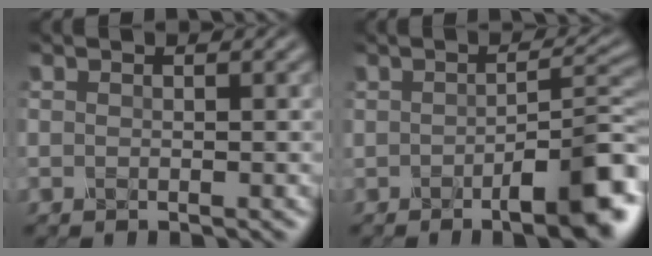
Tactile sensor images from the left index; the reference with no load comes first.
{"total": 6.7, "force": [-2.6, 1.7, 6.0], "torque": [-0.079, -0.002, -0.031]}